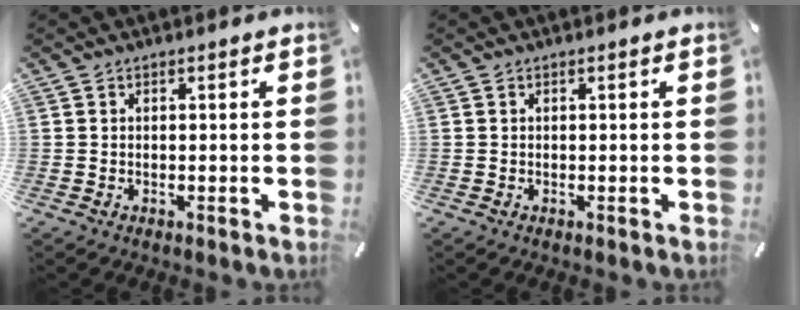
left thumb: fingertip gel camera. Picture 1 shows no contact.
{"total": 0.0}